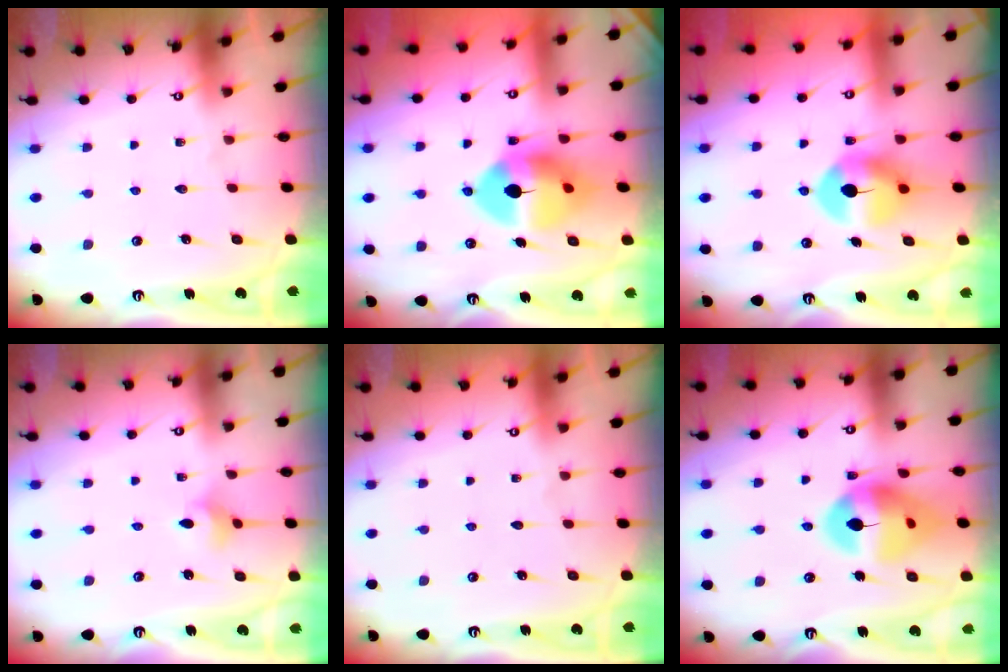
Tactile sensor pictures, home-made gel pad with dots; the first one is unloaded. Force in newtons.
{"total": 11.9, "press": 11.8, "slide": 1.8}
{"total": 9.5, "press": 9.4, "slide": 0.9}
{"total": 4.0, "press": 4.0, "slide": 0.6}
{"total": 0.0}
{"total": 14.9, "press": 14.7, "slide": 2.0}